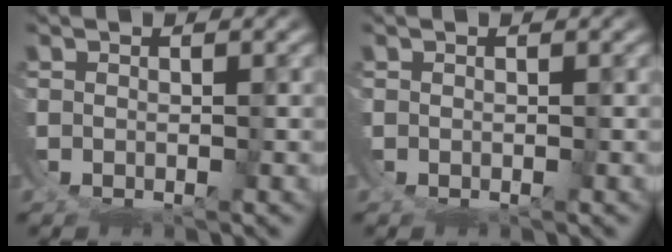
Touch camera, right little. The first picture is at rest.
{"total": 0.0}